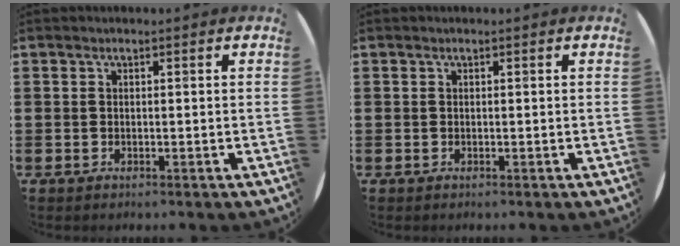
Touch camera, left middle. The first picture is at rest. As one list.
[{"total": 0.0}]